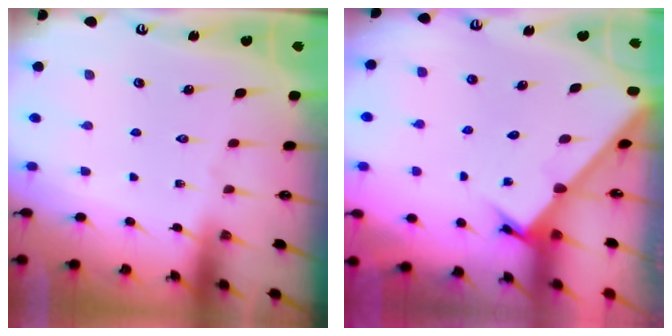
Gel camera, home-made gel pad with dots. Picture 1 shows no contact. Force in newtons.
{"total": 2.0, "press": 2.0, "slide": 0.2}